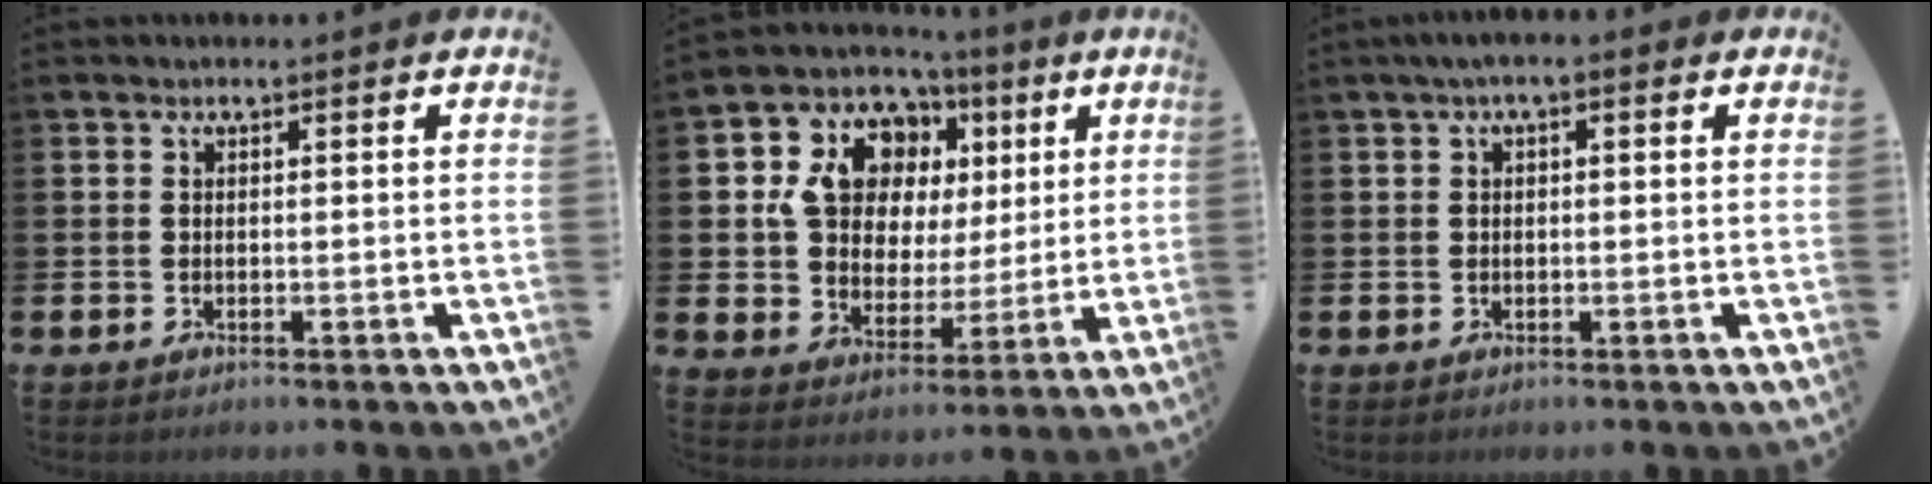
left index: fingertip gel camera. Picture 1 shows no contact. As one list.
[{"total": 10.6, "force": [5.6, 7.7, 4.6], "torque": [-0.137, -0.019, 0.106]}, {"total": 1.9, "force": [0.9, 0.9, 1.4], "torque": [-0.025, 0.010, 0.013]}]